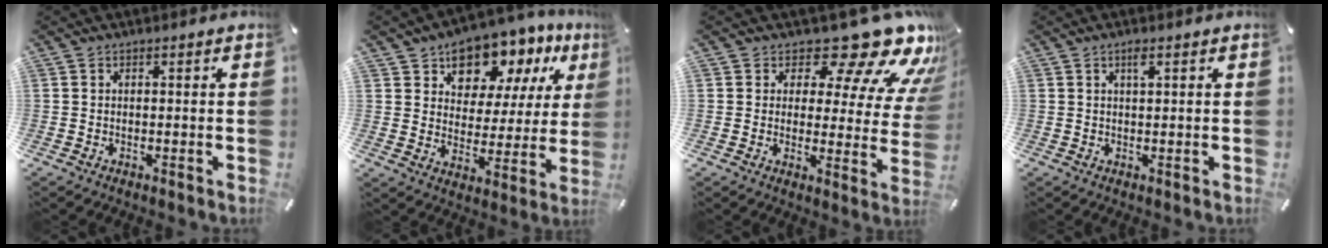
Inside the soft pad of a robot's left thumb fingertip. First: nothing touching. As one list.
[{"total": 11.1, "force": [8.4, 6.9, 2.4], "torque": [-0.046, -0.074, 0.152]}, {"total": 15.9, "force": [11.4, 6.7, 8.9], "torque": [-0.119, -0.093, 0.186]}, {"total": 1.8, "force": [0.8, 0.4, 1.5], "torque": [-0.032, 0.003, 0.013]}]